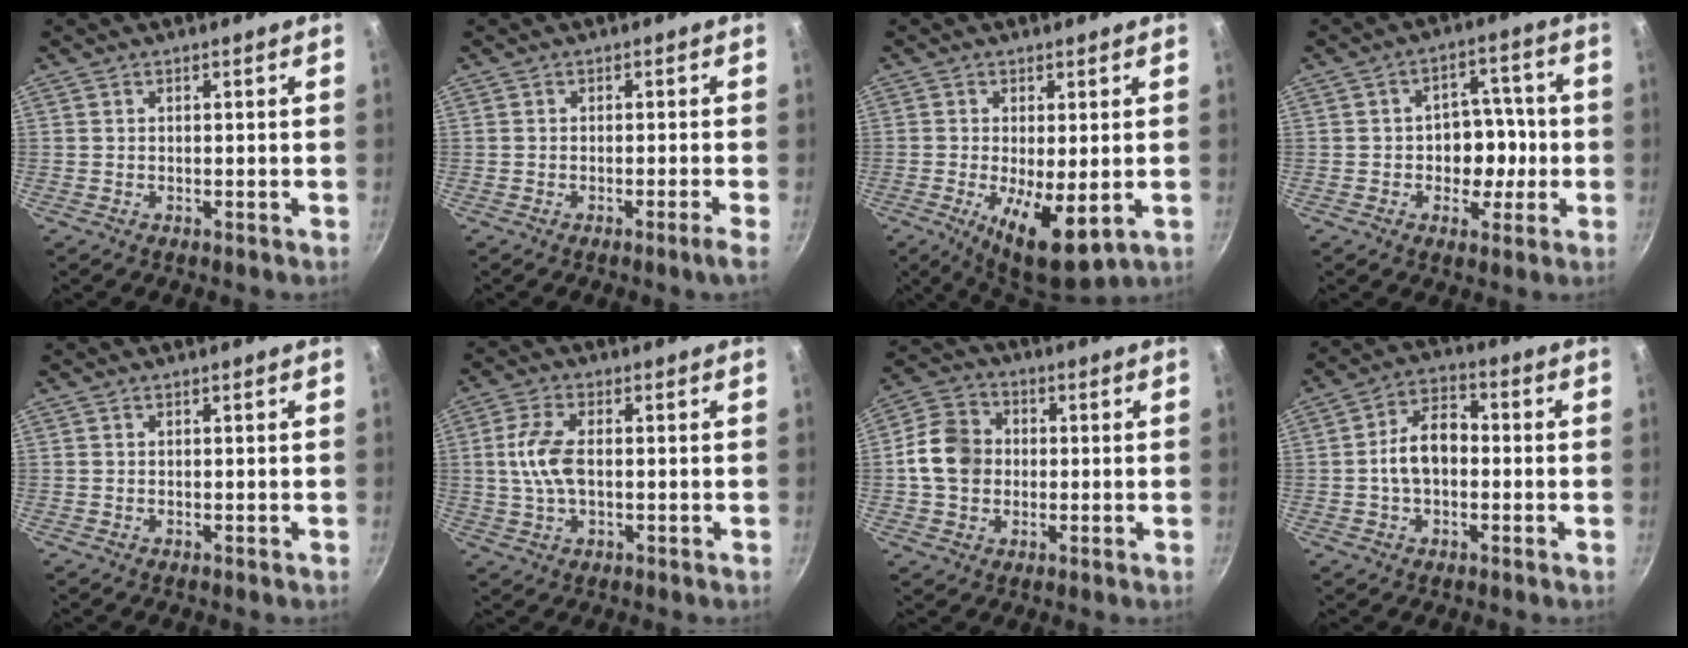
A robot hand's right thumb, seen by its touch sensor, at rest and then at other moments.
{"total": 2.1, "force": [-1.1, -0.5, 1.7], "torque": [-0.038, 0.007, -0.019]}
{"total": 10.2, "force": [-2.0, 3.6, 9.4], "torque": [-0.149, -0.013, -0.021]}
{"total": 8.6, "force": [-1.3, 6.7, 5.3], "torque": [-0.014, 0.018, -0.021]}
{"total": 0.0}
{"total": 7.5, "force": [0.2, 3.8, 6.4], "torque": [-0.132, 0.009, 0.000]}
{"total": 10.2, "force": [-0.1, 8.5, 5.6], "torque": [-0.079, 0.016, -0.018]}
{"total": 9.1, "force": [-0.7, 6.0, 6.8], "torque": [-0.093, 0.031, -0.023]}